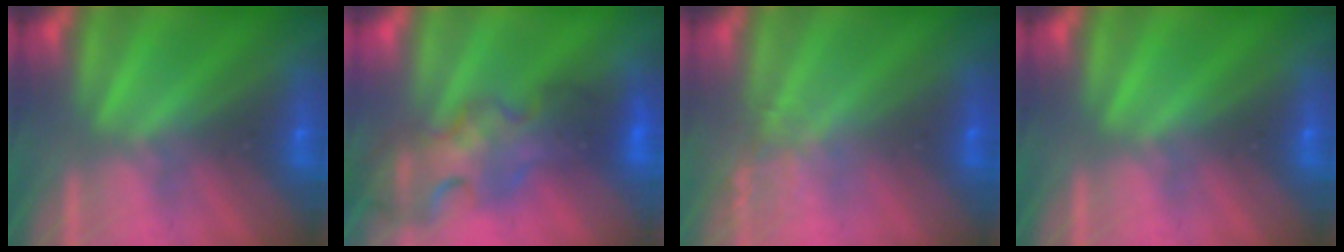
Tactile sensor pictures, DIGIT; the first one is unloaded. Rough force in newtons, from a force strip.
{"total": 4.6}
{"total": 2.7}
{"total": 0.0}